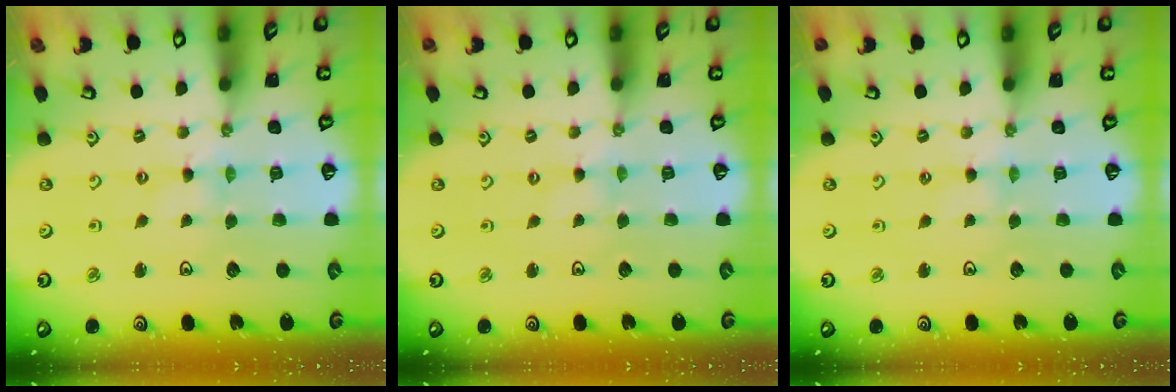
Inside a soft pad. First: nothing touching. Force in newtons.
{"total": 0.0}
{"total": 1.6, "press": 1.5, "slide": 0.4}